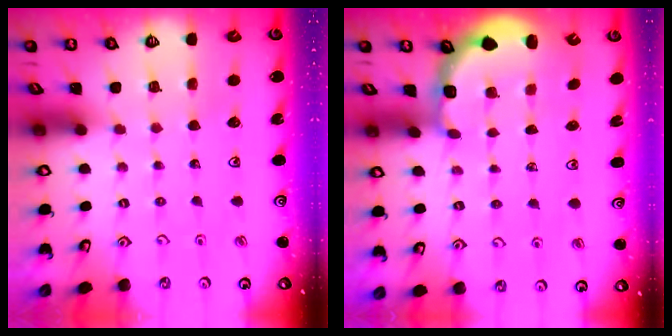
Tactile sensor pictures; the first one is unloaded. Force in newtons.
{"total": 2.9, "press": 2.5, "slide": 1.4}